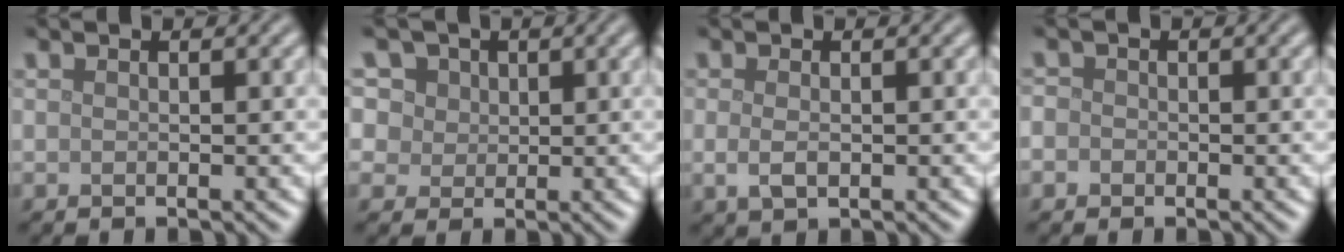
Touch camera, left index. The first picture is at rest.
{"total": 9.4, "force": [5.0, 6.8, 4.2], "torque": [-0.083, 0.029, 0.058]}
{"total": 1.7, "force": [-0.2, 0.9, 1.4], "torque": [-0.032, -0.005, -0.003]}
{"total": 1.5, "force": [-0.3, 1.4, 0.5], "torque": [0.004, 0.005, -0.014]}